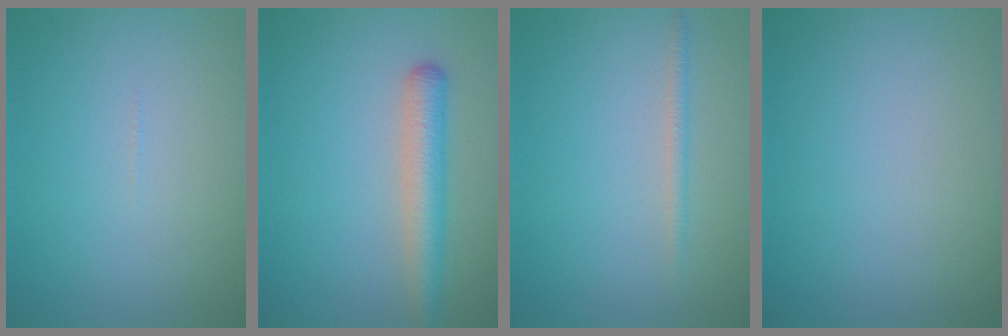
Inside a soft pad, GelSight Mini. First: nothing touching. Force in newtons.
{"total": 3.5, "press": 3.5, "slide": 0.1}
{"total": 1.1, "press": 1.1, "slide": 0.0}
{"total": 0.0}